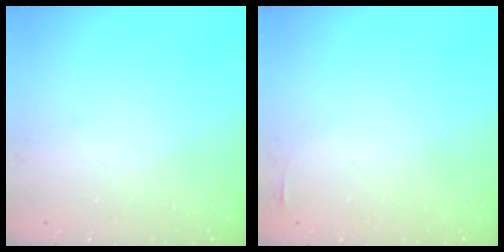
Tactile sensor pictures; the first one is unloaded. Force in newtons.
{"total": 5.8, "press": 1.7, "slide": 5.5}